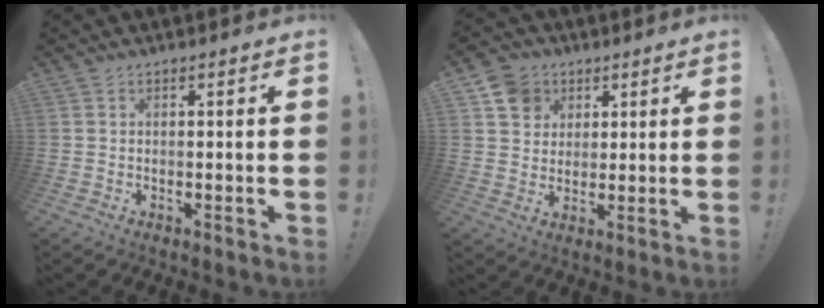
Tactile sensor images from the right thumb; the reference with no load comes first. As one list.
[{"total": 8.7, "force": [4.0, 7.4, 2.2], "torque": [-0.034, -0.019, 0.081]}]